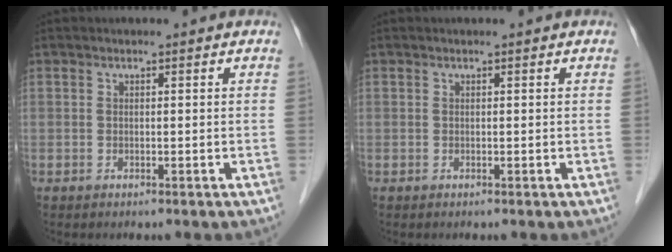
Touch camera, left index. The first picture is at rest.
{"total": 0.0}